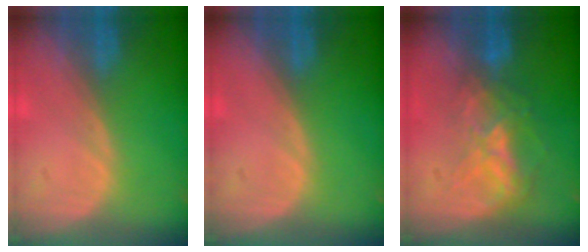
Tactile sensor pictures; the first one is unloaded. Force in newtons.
{"total": 0.0}
{"total": 6.6, "press": 5.9, "slide": 2.9}